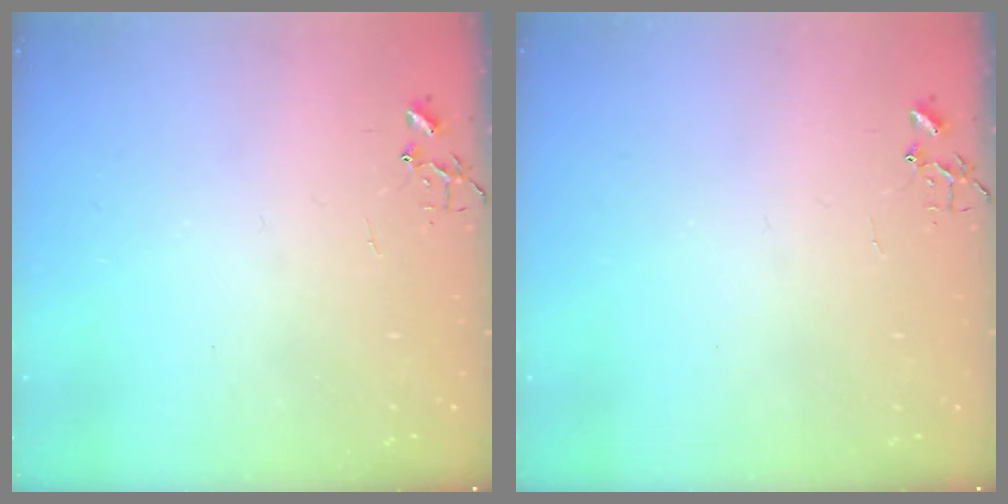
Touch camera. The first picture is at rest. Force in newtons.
{"total": 0.0}